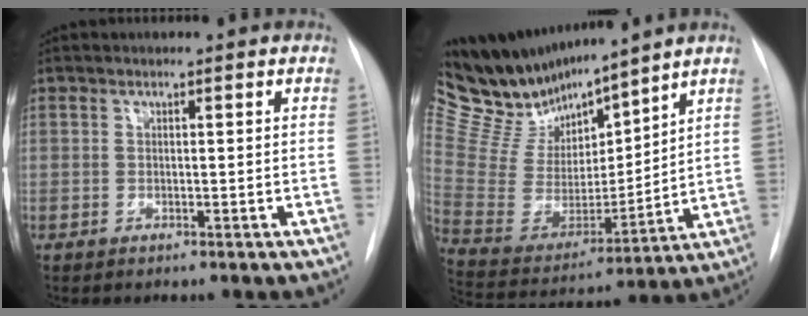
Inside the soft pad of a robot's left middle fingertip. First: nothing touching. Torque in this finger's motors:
{"motor_torque": [0.22, -0.30, -0.03, -0.07]}